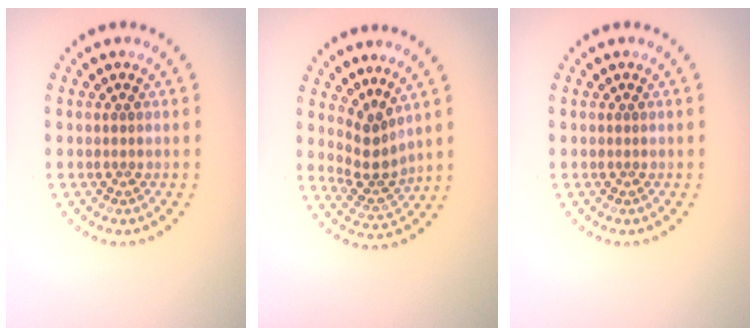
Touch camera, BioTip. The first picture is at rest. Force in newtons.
{"total": 2.9, "press": 2.0, "slide": 2.1}
{"total": 0.0}